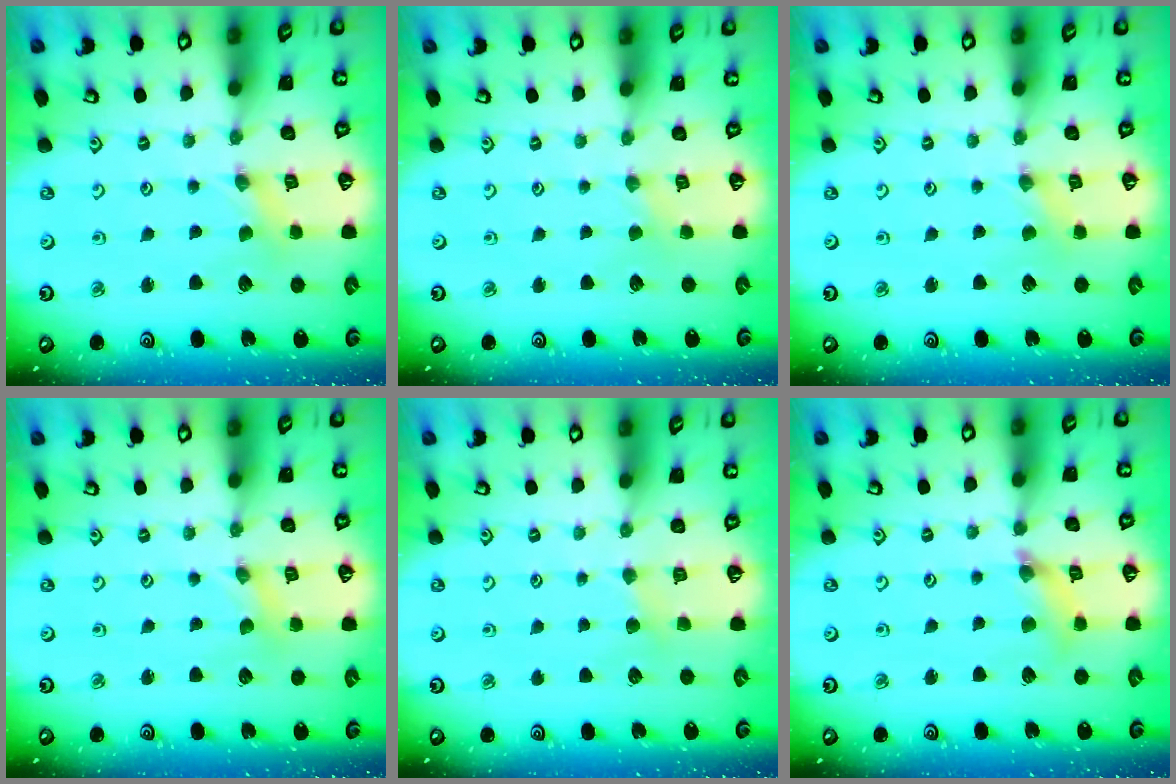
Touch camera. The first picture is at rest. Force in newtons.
{"total": 0.5, "press": 0.5, "slide": 0.2}
{"total": 0.0}
{"total": 0.6, "press": 0.6, "slide": 0.2}
{"total": 2.5, "press": 2.5, "slide": 0.4}
{"total": 6.4, "press": 6.4, "slide": 0.6}